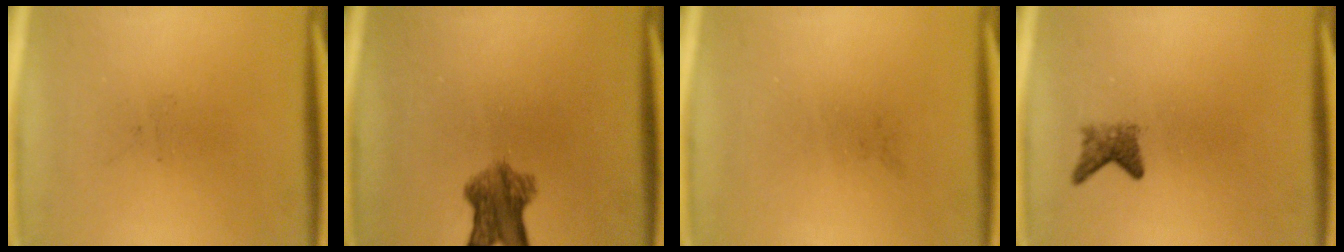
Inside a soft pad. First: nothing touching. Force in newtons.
{"total": 6.1}
{"total": 0.0}
{"total": 2.1}